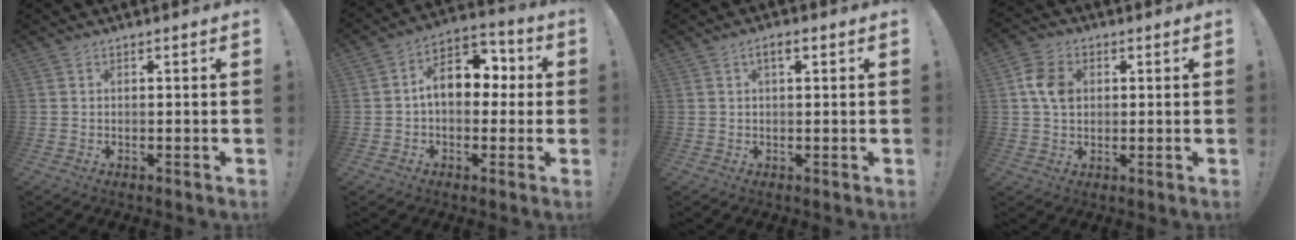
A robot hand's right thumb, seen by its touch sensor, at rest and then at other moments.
{"total": 13.0, "force": [1.7, 8.6, 9.5], "torque": [-0.129, 0.010, 0.035]}
{"total": 3.0, "force": [1.1, 1.2, 2.5], "torque": [-0.036, -0.001, 0.016]}
{"total": 8.3, "force": [1.4, 6.3, 5.1], "torque": [-0.076, 0.007, 0.028]}